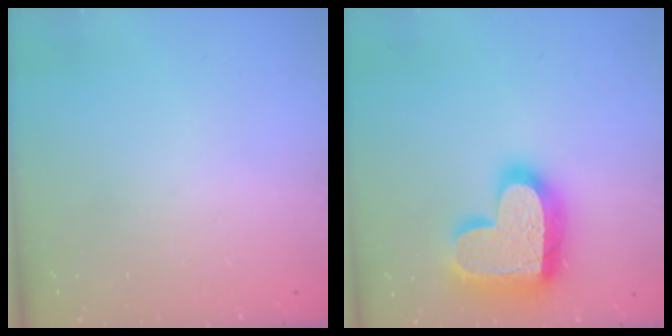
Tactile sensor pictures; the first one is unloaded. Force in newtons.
{"total": 21.5, "press": 21.5, "slide": 1.6}